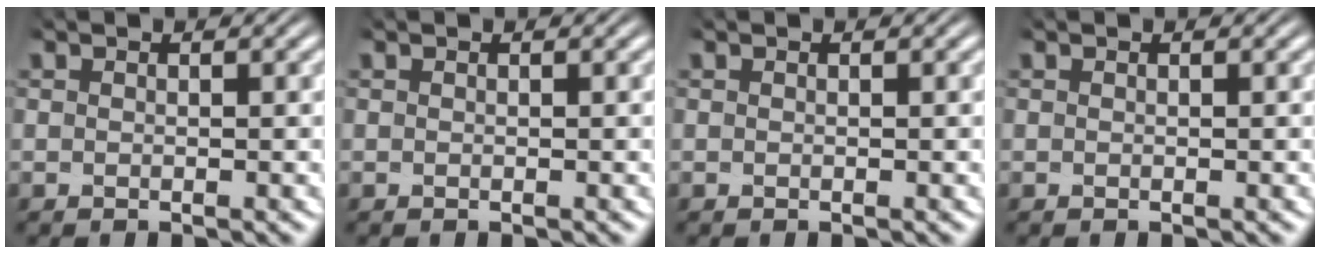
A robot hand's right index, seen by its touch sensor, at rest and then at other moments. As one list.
[{"total": 0.0}, {"total": 0.0}, {"total": 0.0}]